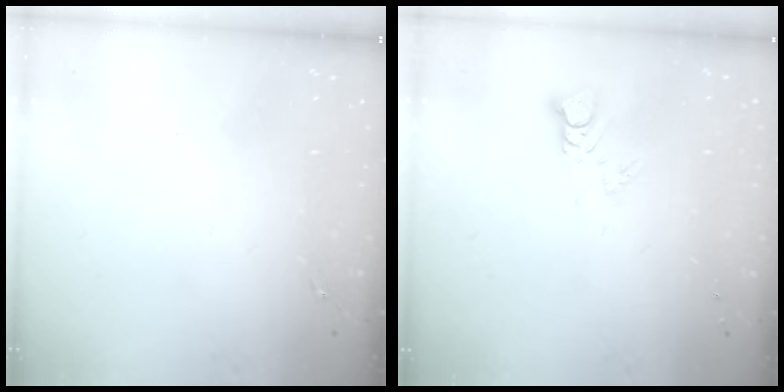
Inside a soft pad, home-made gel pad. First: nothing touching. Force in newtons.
{"total": 3.6, "press": 3.6, "slide": 0.2}